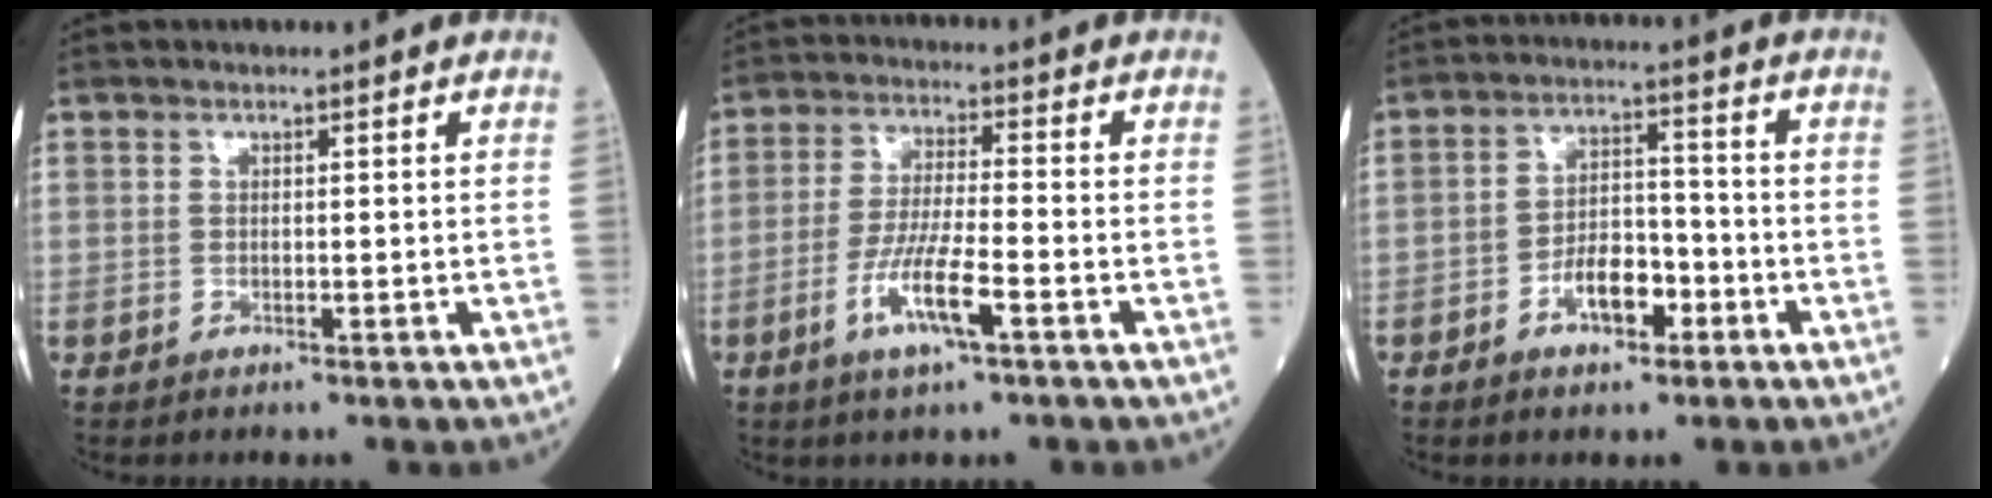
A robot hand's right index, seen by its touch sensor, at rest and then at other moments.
{"total": 8.1, "force": [-3.6, 0.8, 7.2], "torque": [-0.146, -0.008, -0.067]}
{"total": 6.6, "force": [-3.2, 3.1, 4.8], "torque": [-0.088, 0.015, -0.055]}